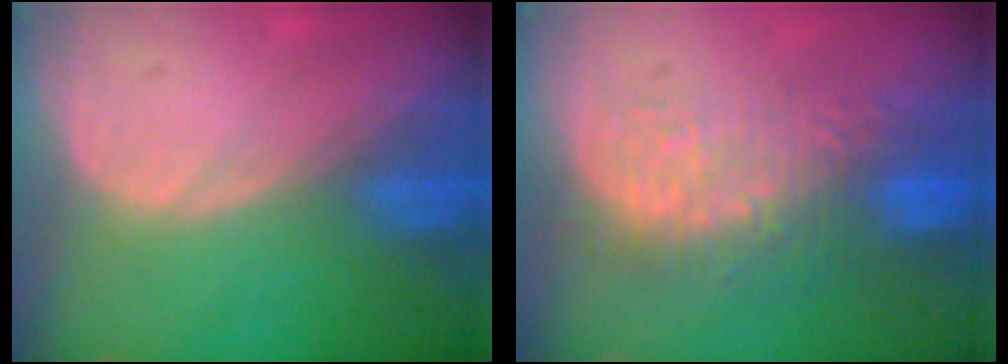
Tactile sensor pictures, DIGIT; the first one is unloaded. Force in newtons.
{"total": 9.8, "press": 8.8, "slide": 4.2}